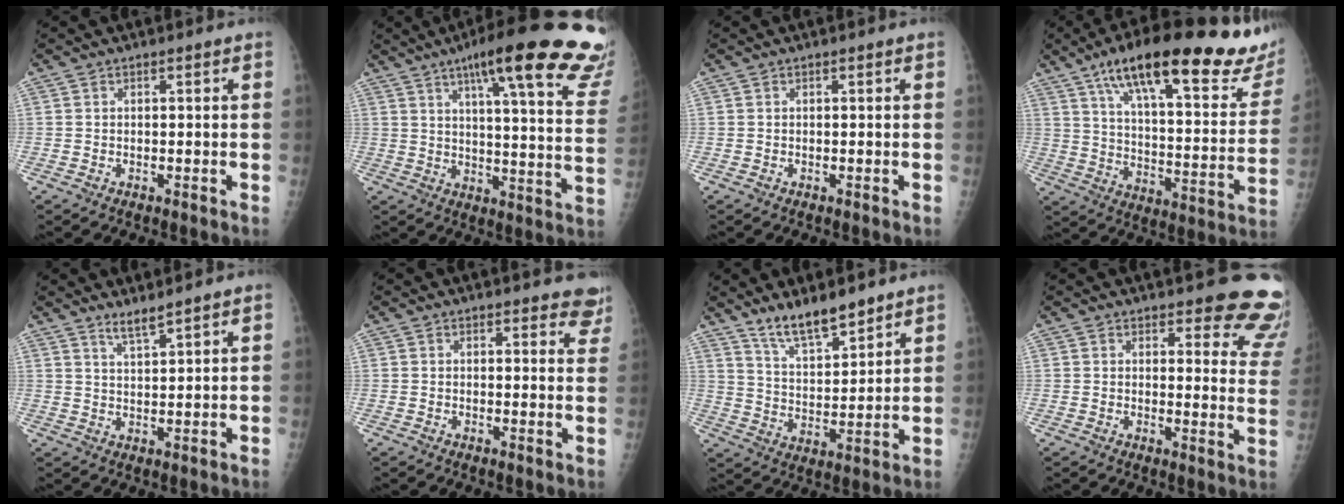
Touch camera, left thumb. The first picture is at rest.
{"total": 27.9, "force": [18.8, 4.1, 20.2], "torque": [-0.232, -0.073, 0.236]}
{"total": 0.0}
{"total": 31.7, "force": [19.8, 8.6, 23.2], "torque": [-0.307, -0.037, 0.287]}
{"total": 3.0, "force": [2.6, -0.2, 1.5], "torque": [-0.029, -0.023, 0.053]}
{"total": 5.2, "force": [4.7, 2.0, 1.1], "torque": [0.025, -0.025, 0.032]}
{"total": 9.8, "force": [7.9, 2.6, 5.1], "torque": [-0.074, -0.056, 0.151]}
{"total": 12.6, "force": [11.4, 3.5, 3.8], "torque": [0.009, -0.099, 0.101]}